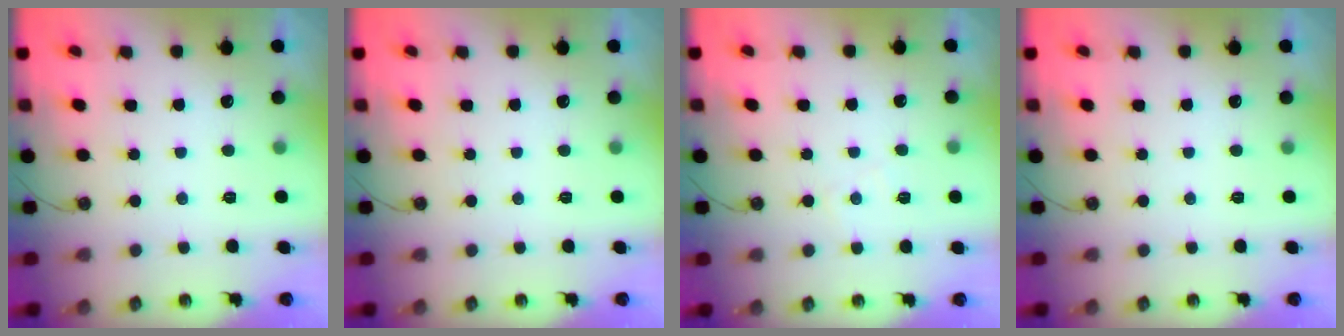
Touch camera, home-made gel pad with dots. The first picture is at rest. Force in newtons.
{"total": 0.0}
{"total": 4.2, "press": 4.2, "slide": 0.7}
{"total": 0.0}